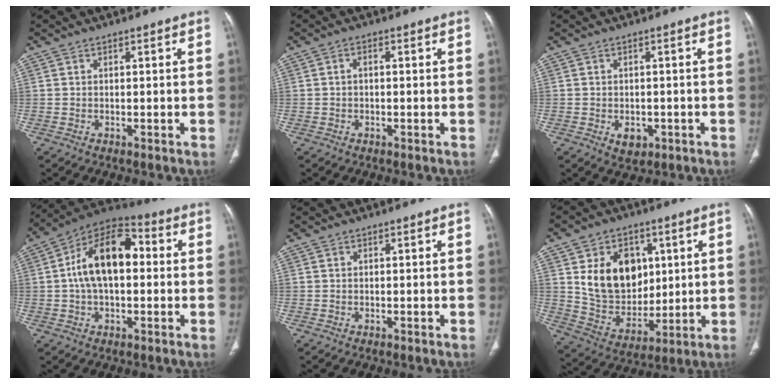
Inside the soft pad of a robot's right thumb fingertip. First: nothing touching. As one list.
[{"total": 1.3, "force": [0.0, 0.8, 1.0], "torque": [-0.014, 0.006, -0.003]}, {"total": 3.4, "force": [-1.2, 2.4, 2.1], "torque": [-0.020, 0.002, -0.008]}, {"total": 15.5, "force": [1.3, 8.8, 12.7], "torque": [-0.207, 0.037, 0.011]}, {"total": 0.0}, {"total": 16.0, "force": [4.4, 12.1, 9.5], "torque": [-0.109, -0.021, 0.096]}]